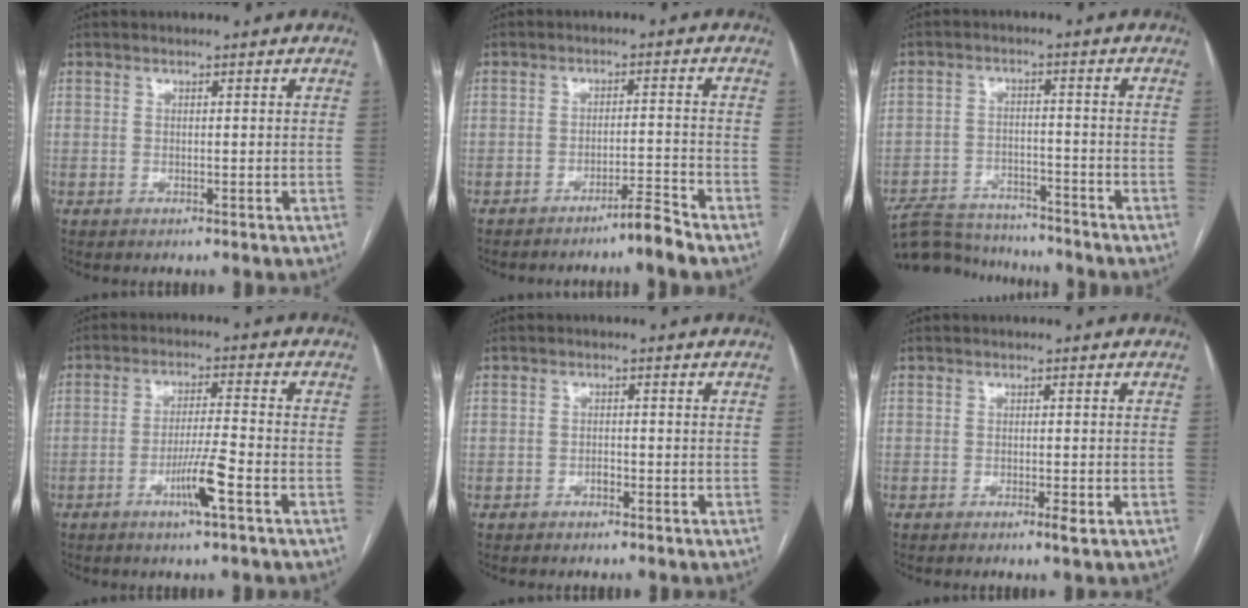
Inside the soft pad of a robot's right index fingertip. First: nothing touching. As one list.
[{"total": 3.8, "force": [-3.3, -1.1, 1.5], "torque": [-0.019, -0.011, -0.058]}, {"total": 11.4, "force": [-10.9, 2.6, 2.3], "torque": [-0.038, 0.007, -0.172]}, {"total": 6.1, "force": [-3.0, -0.4, 5.3], "torque": [-0.097, -0.006, -0.055]}, {"total": 1.1, "force": [-0.7, 0.8, 0.1], "torque": [0.003, 0.004, -0.015]}, {"total": 1.1, "force": [-0.6, 0.0, 1.0], "torque": [-0.015, -0.001, -0.008]}]